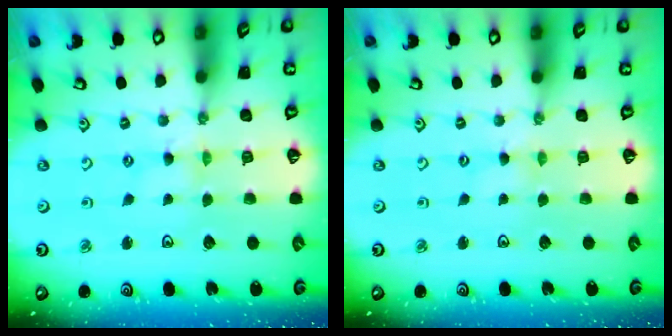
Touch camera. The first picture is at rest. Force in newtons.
{"total": 0.7, "press": 0.7, "slide": 0.1}